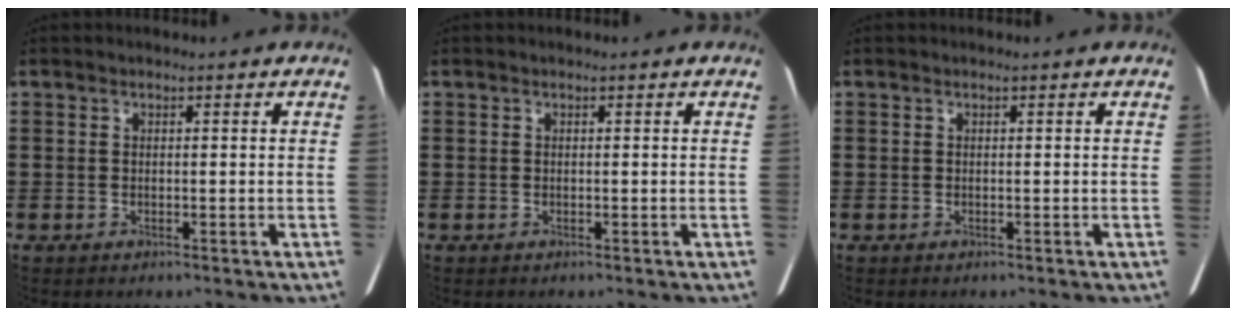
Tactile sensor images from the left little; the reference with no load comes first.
{"total": 0.0}
{"total": 0.0}